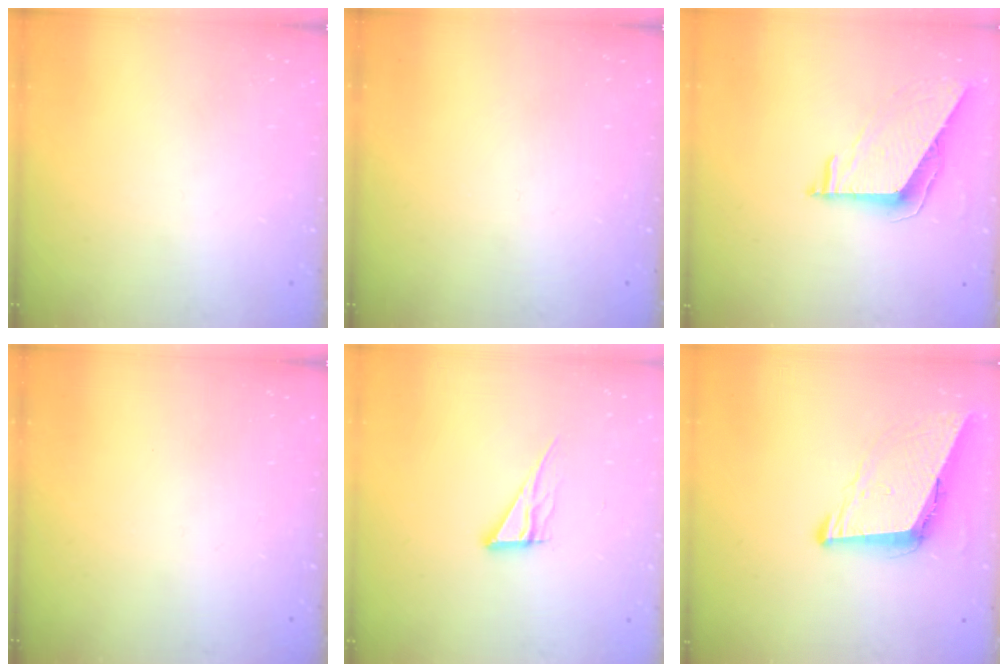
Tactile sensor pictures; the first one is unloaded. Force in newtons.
{"total": 0.0}
{"total": 7.2, "press": 7.2, "slide": 0.5}
{"total": 0.0}
{"total": 8.2, "press": 8.1, "slide": 0.7}
{"total": 8.6, "press": 7.7, "slide": 3.8}